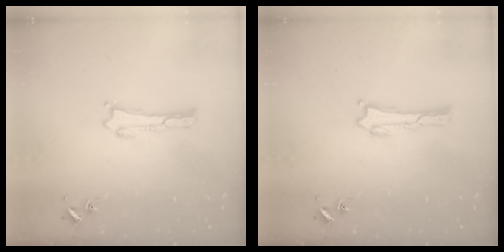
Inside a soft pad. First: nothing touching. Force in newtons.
{"total": 0.0}